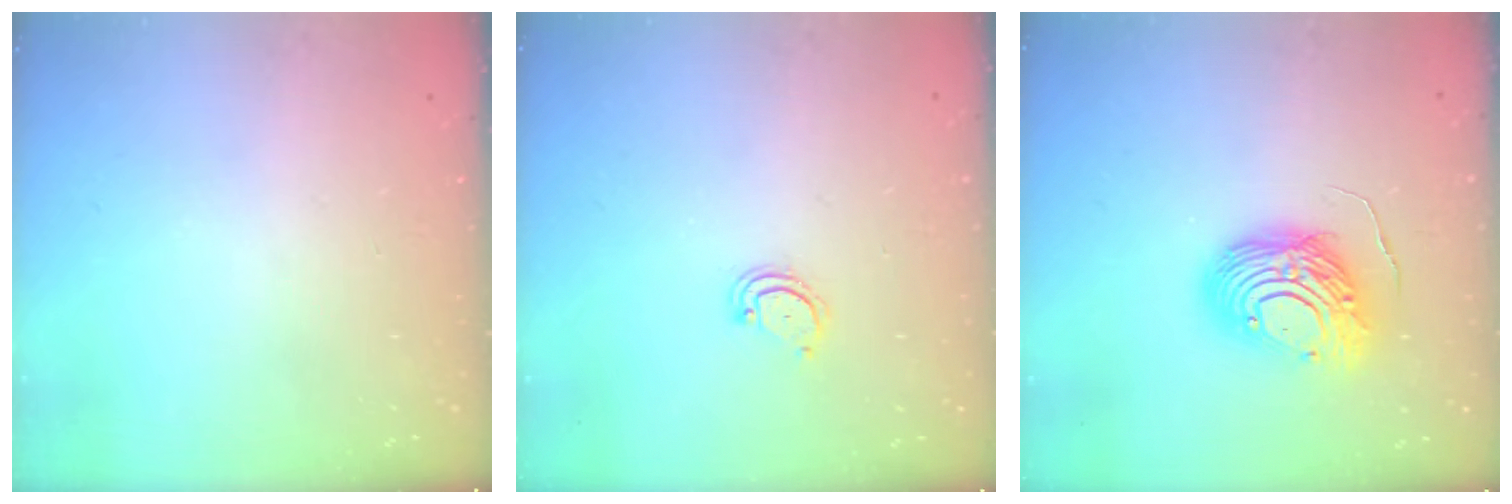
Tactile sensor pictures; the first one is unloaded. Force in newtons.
{"total": 2.5, "press": 2.5, "slide": 0.2}
{"total": 12.7, "press": 12.6, "slide": 1.3}